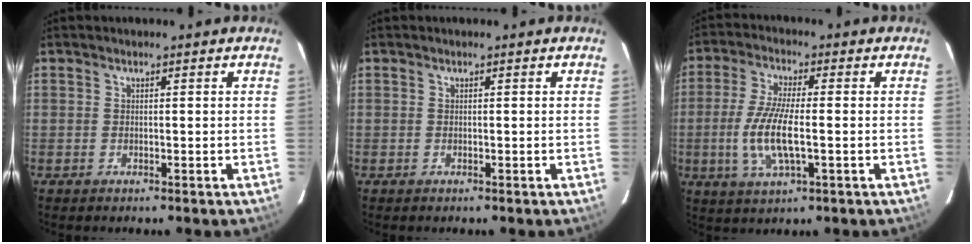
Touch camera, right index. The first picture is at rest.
{"total": 0.0}
{"total": 9.9, "force": [-1.8, 2.7, 9.3], "torque": [-0.192, -0.009, -0.036]}